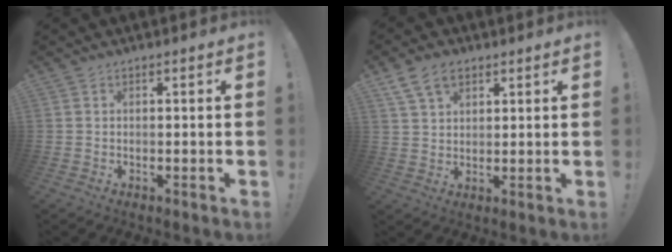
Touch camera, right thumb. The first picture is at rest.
{"total": 8.3, "force": [4.8, 5.2, 4.2], "torque": [-0.070, -0.009, 0.094]}